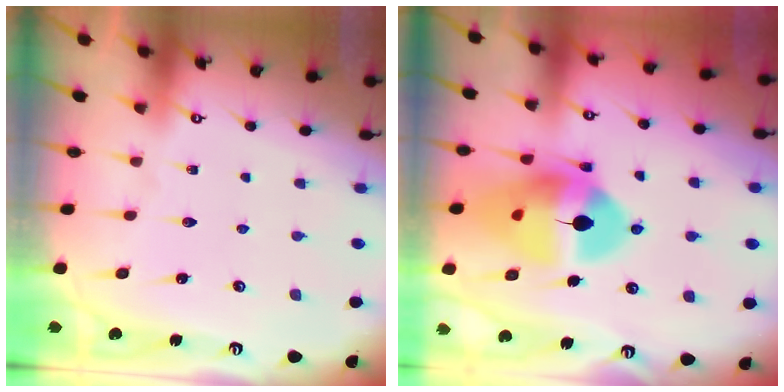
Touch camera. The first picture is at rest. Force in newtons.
{"total": 17.2, "press": 17.1, "slide": 2.2}